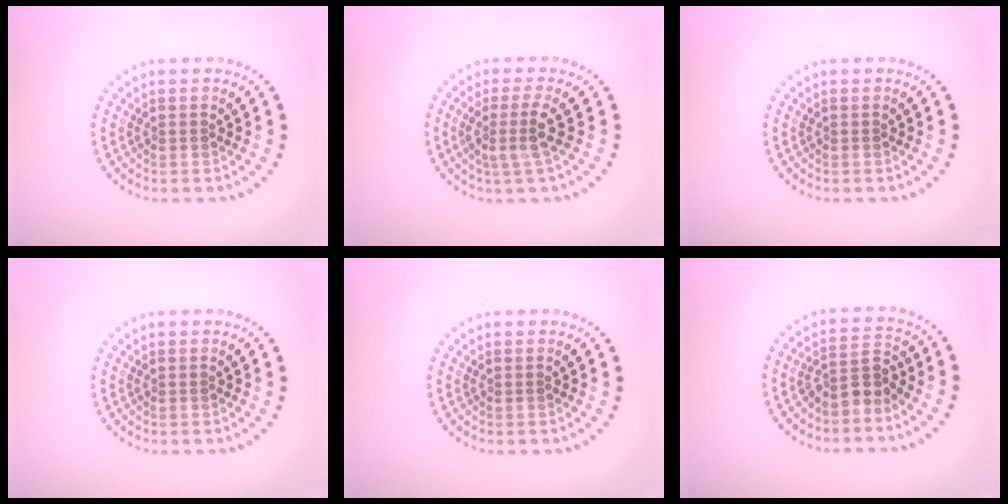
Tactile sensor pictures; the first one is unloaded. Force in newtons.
{"total": 2.6, "press": 1.9, "slide": 1.7}
{"total": 0.0}
{"total": 0.0}
{"total": 0.0}
{"total": 2.7, "press": 2.2, "slide": 1.5}